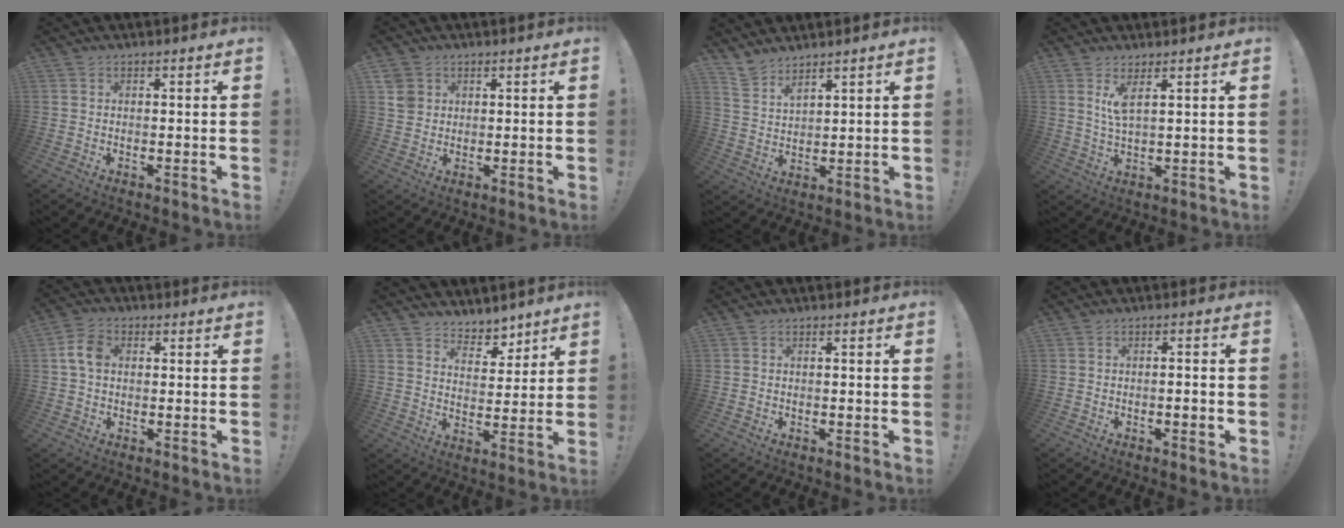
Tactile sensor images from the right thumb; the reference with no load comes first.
{"total": 4.6, "force": [1.8, 4.1, 1.3], "torque": [-0.011, -0.003, 0.036]}
{"total": 5.5, "force": [5.2, 1.1, 1.7], "torque": [-0.043, -0.031, 0.099]}
{"total": 5.2, "force": [2.9, 1.2, 4.2], "torque": [-0.074, -0.012, 0.047]}
{"total": 6.7, "force": [0.7, 4.8, 4.7], "torque": [-0.085, 0.013, 0.016]}
{"total": 6.5, "force": [5.5, 3.3, 1.0], "torque": [-0.001, -0.058, 0.101]}
{"total": 0.0}
{"total": 2.3, "force": [-1.0, 0.5, 2.0], "torque": [-0.022, 0.002, -0.019]}